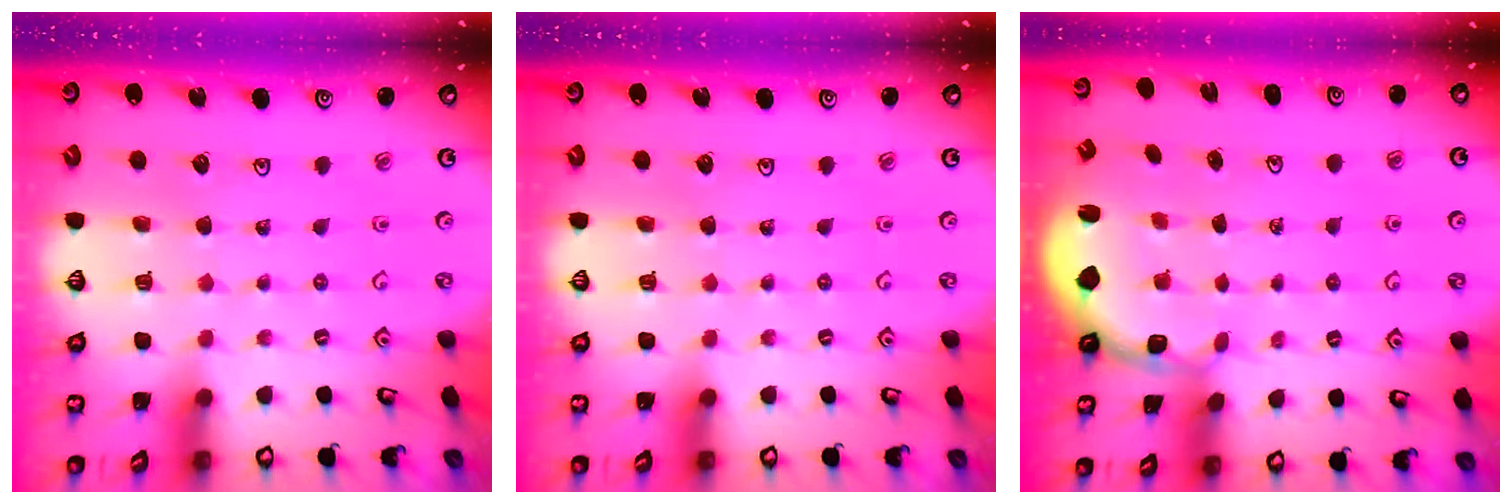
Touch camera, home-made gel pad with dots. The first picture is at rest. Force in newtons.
{"total": 0.0}
{"total": 2.2, "press": 1.5, "slide": 1.6}